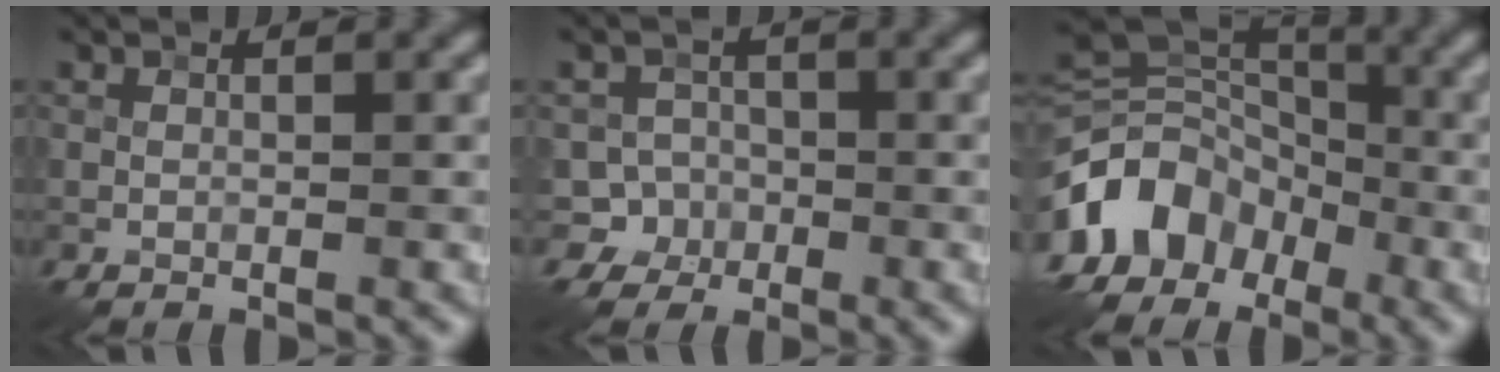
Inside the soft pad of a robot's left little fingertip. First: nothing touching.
{"total": 3.1, "force": [-1.5, 2.7, 0.1], "torque": [0.029, 0.005, -0.029]}
{"total": 9.9, "force": [-4.8, 7.2, 4.8], "torque": [-0.106, 0.008, -0.109]}